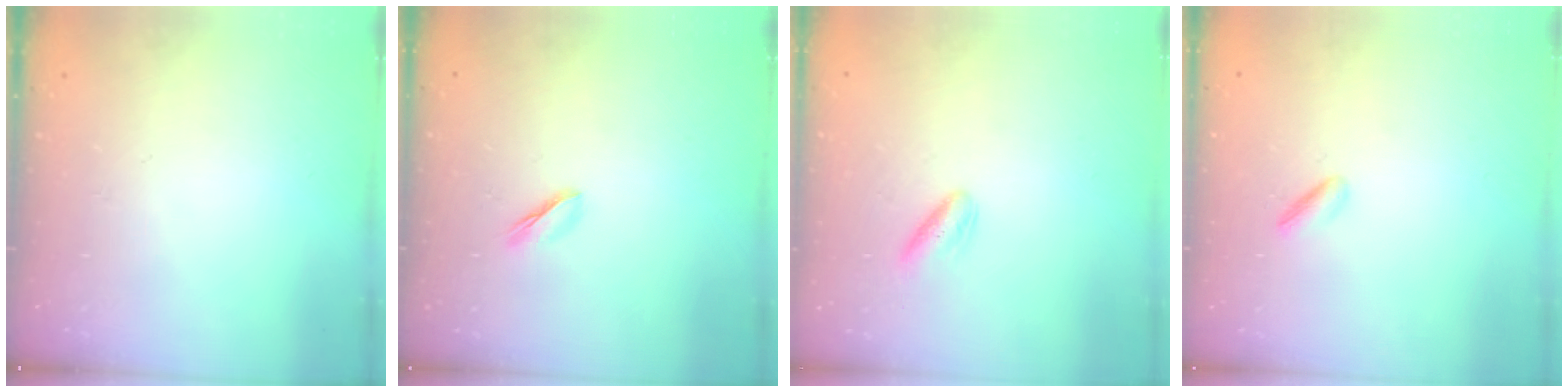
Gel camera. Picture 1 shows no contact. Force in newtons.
{"total": 2.3, "press": 2.2, "slide": 0.8}
{"total": 2.8, "press": 2.4, "slide": 1.4}
{"total": 2.1, "press": 1.9, "slide": 0.7}